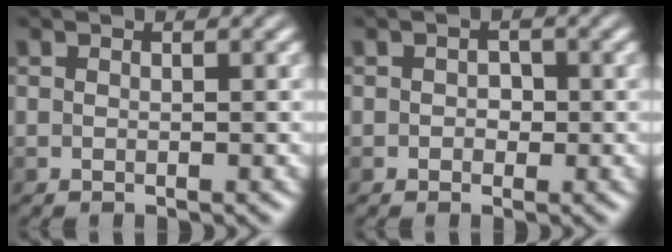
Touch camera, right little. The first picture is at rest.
{"total": 1.9, "force": [0.3, 1.7, 0.8], "torque": [0.013, 0.006, -0.014]}